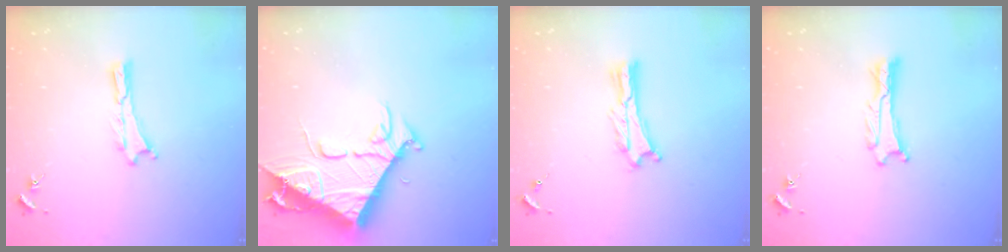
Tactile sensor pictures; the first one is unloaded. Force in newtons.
{"total": 10.1, "press": 10.1, "slide": 0.9}
{"total": 0.8, "press": 0.7, "slide": 0.2}
{"total": 0.9, "press": 0.8, "slide": 0.1}